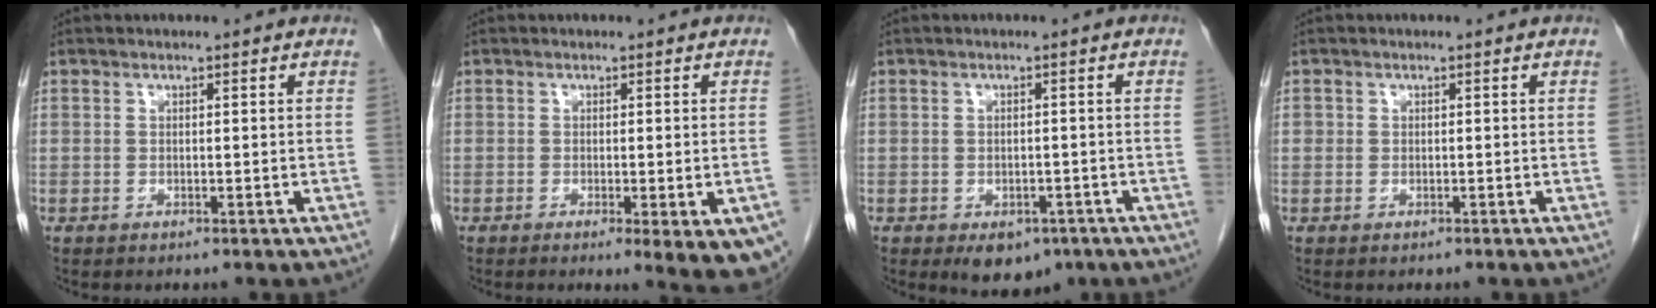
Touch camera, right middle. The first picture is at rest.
{"total": 9.1, "force": [-5.4, 1.7, 7.1], "torque": [-0.046, -0.018, -0.072]}
{"total": 5.6, "force": [-3.5, 3.3, 2.8], "torque": [-0.030, -0.001, -0.041]}
{"total": 0.9, "force": [-0.2, 0.8, 0.1], "torque": [0.003, 0.006, -0.005]}